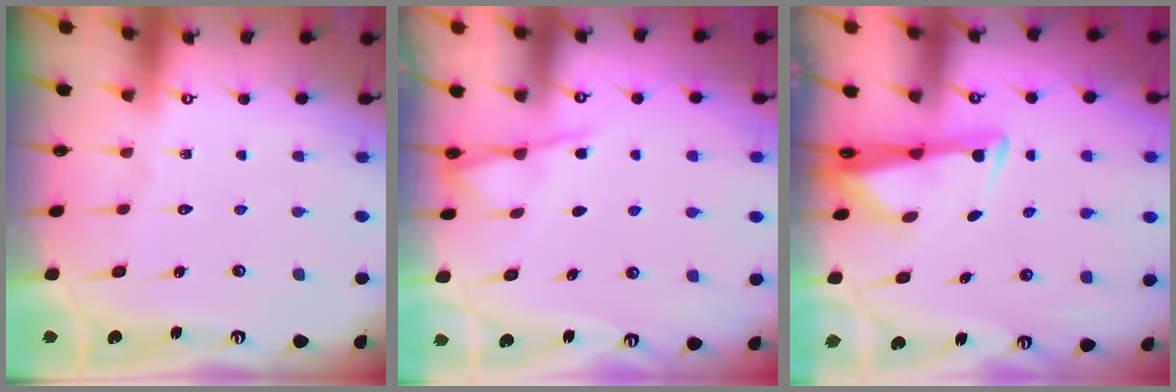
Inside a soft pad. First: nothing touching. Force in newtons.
{"total": 3.4, "press": 3.4, "slide": 0.5}
{"total": 2.9, "press": 2.8, "slide": 1.0}